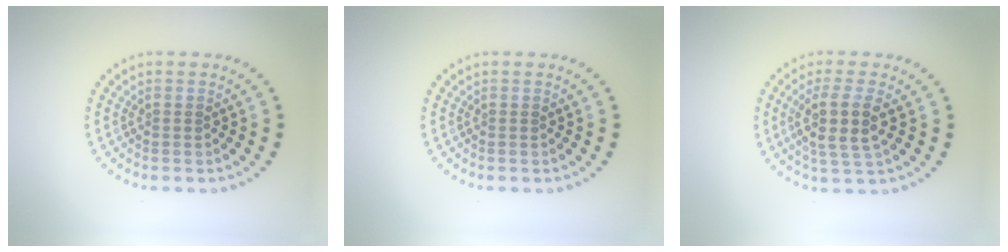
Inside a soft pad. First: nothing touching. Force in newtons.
{"total": 0.0}
{"total": 3.7, "press": 3.3, "slide": 1.7}